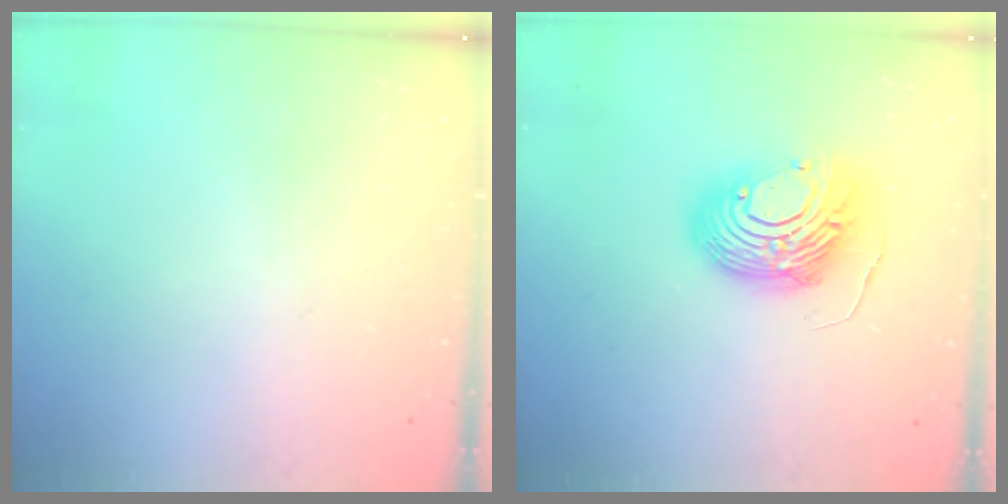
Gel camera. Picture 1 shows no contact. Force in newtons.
{"total": 14.0, "press": 14.0, "slide": 1.1}